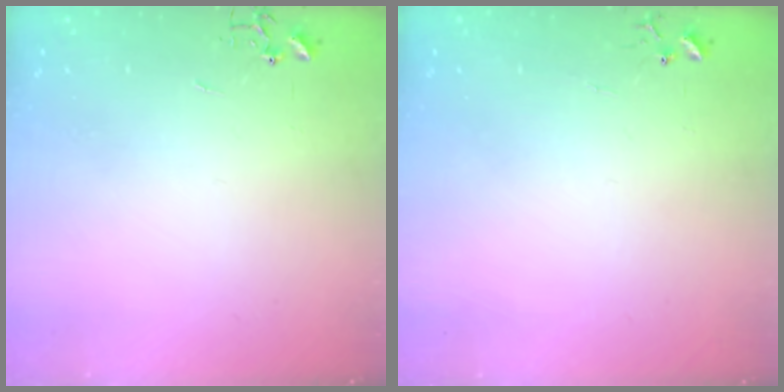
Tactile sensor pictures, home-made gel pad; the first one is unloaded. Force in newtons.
{"total": 5.6, "press": 5.6, "slide": 0.4}